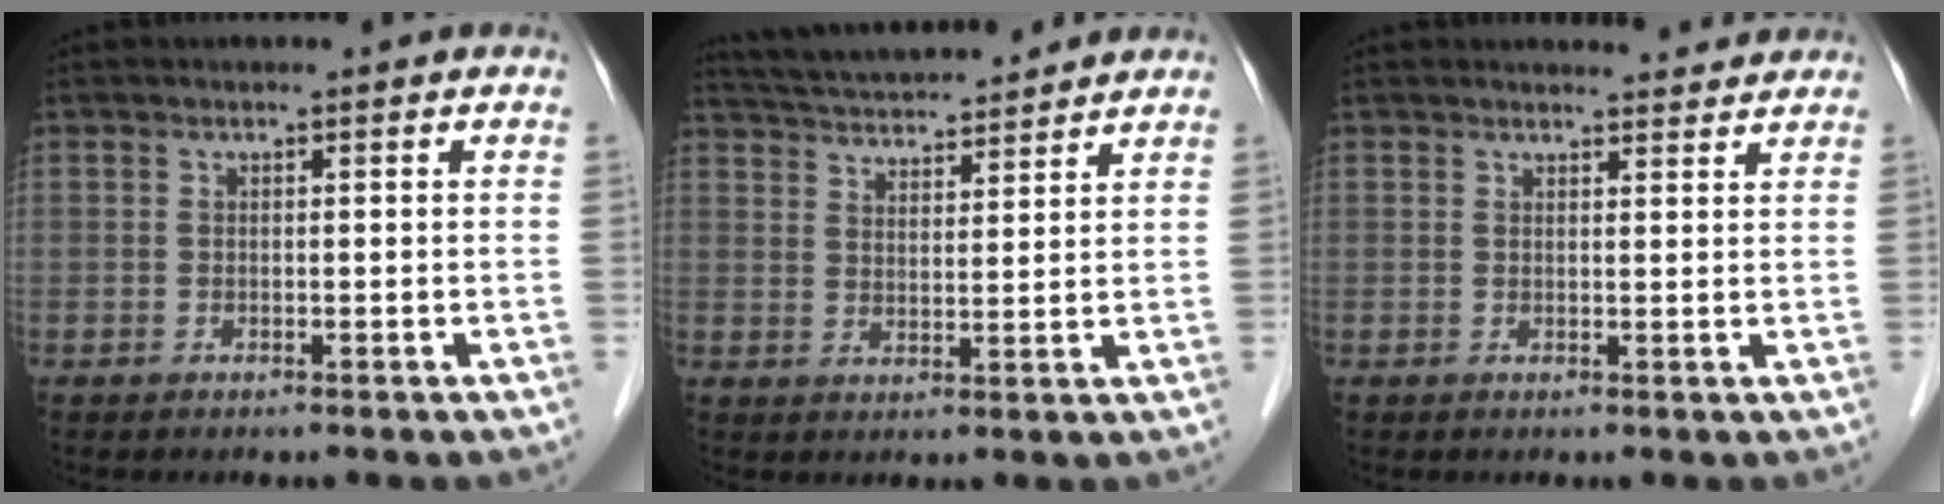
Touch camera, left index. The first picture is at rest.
{"total": 13.5, "force": [12.6, 1.8, 4.5], "torque": [-0.081, 0.029, 0.198]}
{"total": 4.3, "force": [4.3, 0.7, 0.6], "torque": [-0.010, 0.007, 0.047]}